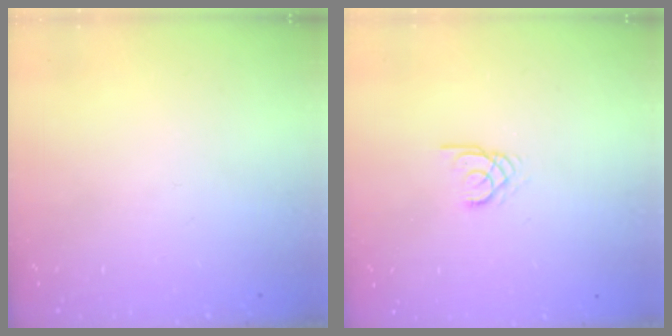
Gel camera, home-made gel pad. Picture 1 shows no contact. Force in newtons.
{"total": 1.8, "press": 1.8, "slide": 0.2}